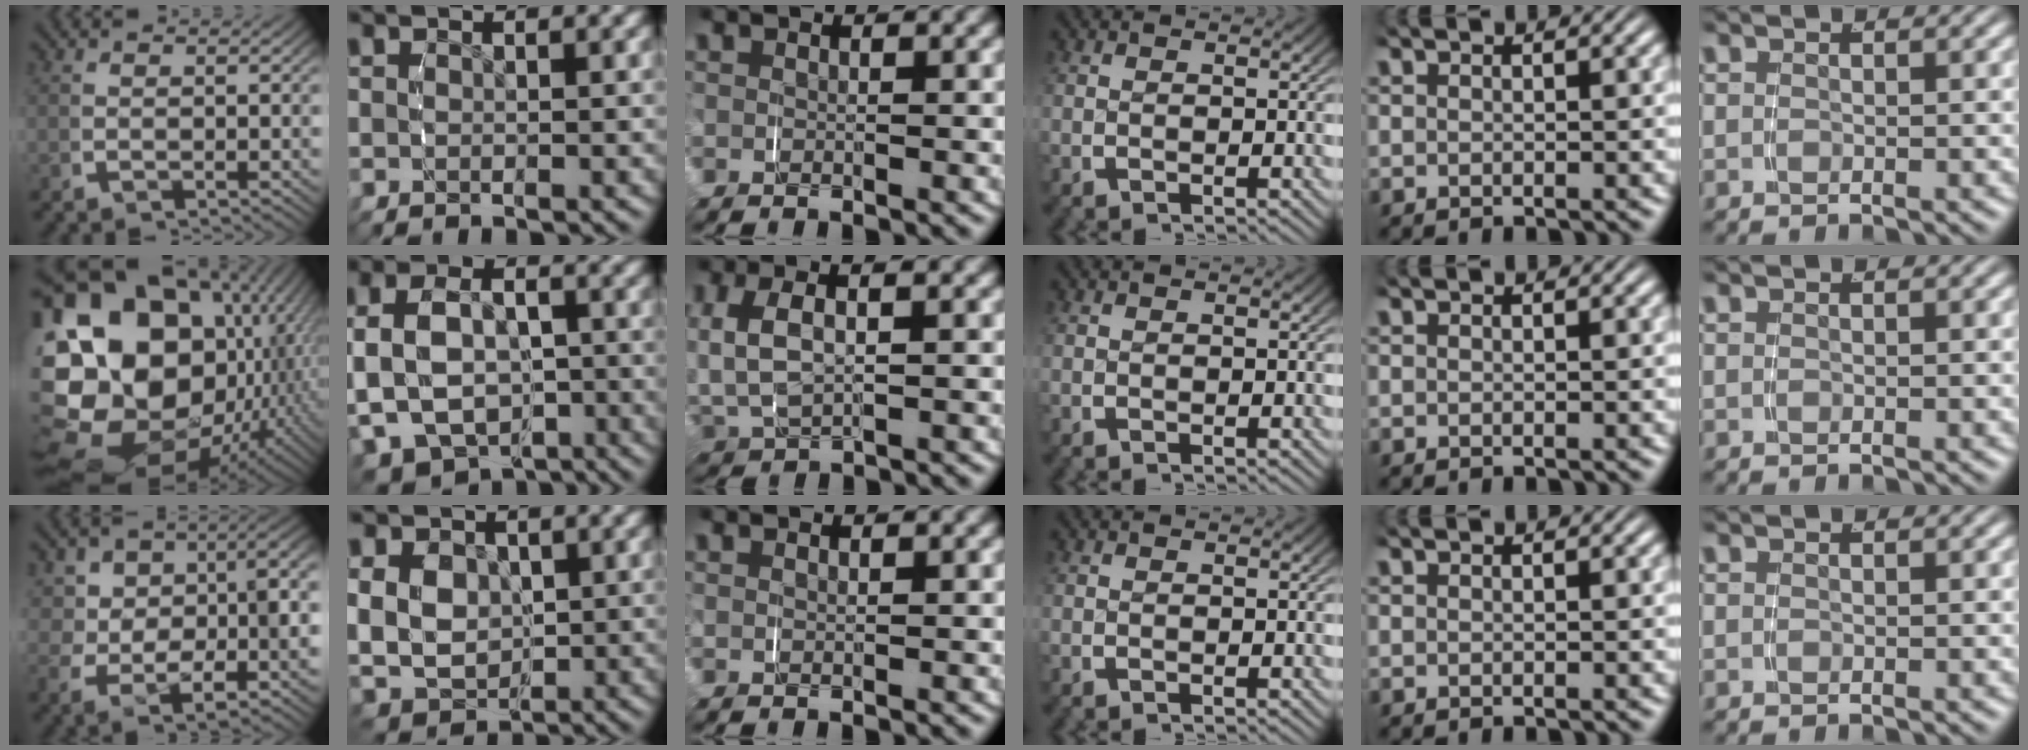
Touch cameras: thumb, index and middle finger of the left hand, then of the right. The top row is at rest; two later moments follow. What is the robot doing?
{"motion": "grasp_and_lifting", "object": "jacket"}